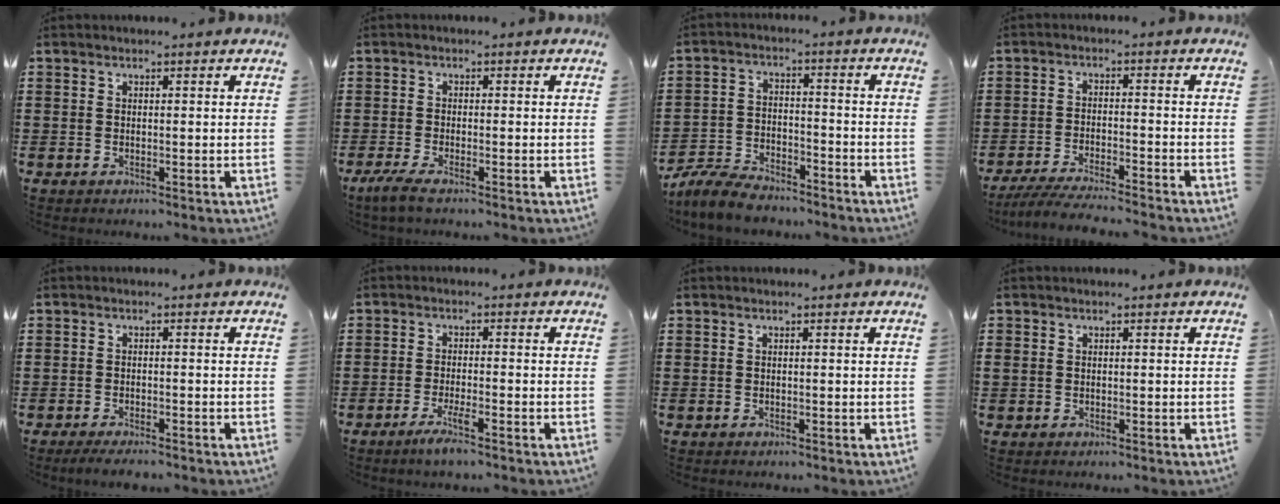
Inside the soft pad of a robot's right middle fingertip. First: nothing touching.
{"total": 2.0, "force": [-1.4, 0.2, 1.5], "torque": [-0.033, -0.001, -0.027]}
{"total": 6.6, "force": [-6.2, 1.3, 1.8], "torque": [-0.043, 0.009, -0.123]}
{"total": 4.8, "force": [-4.5, 0.0, 1.6], "torque": [-0.040, -0.012, -0.090]}
{"total": 1.9, "force": [-1.8, -0.1, 0.7], "torque": [-0.014, -0.003, -0.033]}
{"total": 3.2, "force": [-2.1, 0.1, 2.4], "torque": [-0.046, -0.003, -0.039]}
{"total": 0.0}
{"total": 0.8, "force": [0.1, 0.7, 0.2], "torque": [-0.006, 0.007, 0.000]}